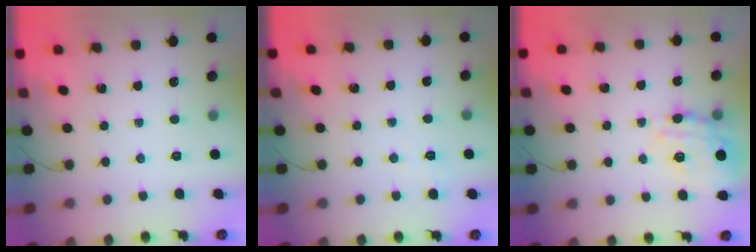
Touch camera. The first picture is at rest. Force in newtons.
{"total": 1.4, "press": 0.5, "slide": 1.3}
{"total": 14.4, "press": 14.1, "slide": 2.9}